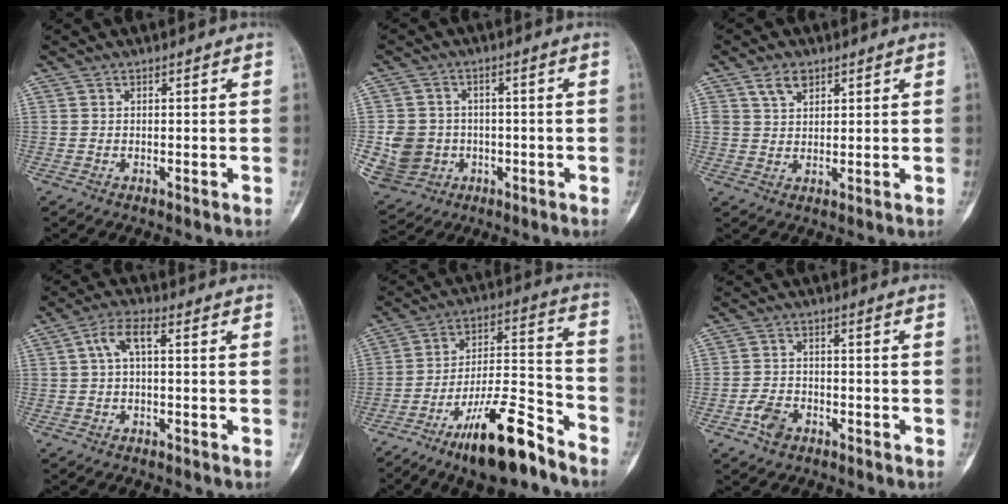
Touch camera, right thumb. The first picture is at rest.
{"total": 10.1, "force": [-1.9, 9.1, 3.8], "torque": [-0.066, 0.011, -0.020]}
{"total": 3.8, "force": [2.2, 2.4, 2.0], "torque": [-0.022, -0.008, 0.045]}
{"total": 4.4, "force": [0.5, 1.5, 4.1], "torque": [-0.086, 0.019, 0.005]}
{"total": 17.5, "force": [-11.8, 4.7, 12.0], "torque": [-0.194, 0.087, -0.201]}
{"total": 4.3, "force": [-2.4, 2.9, 2.1], "torque": [-0.035, 0.016, -0.042]}